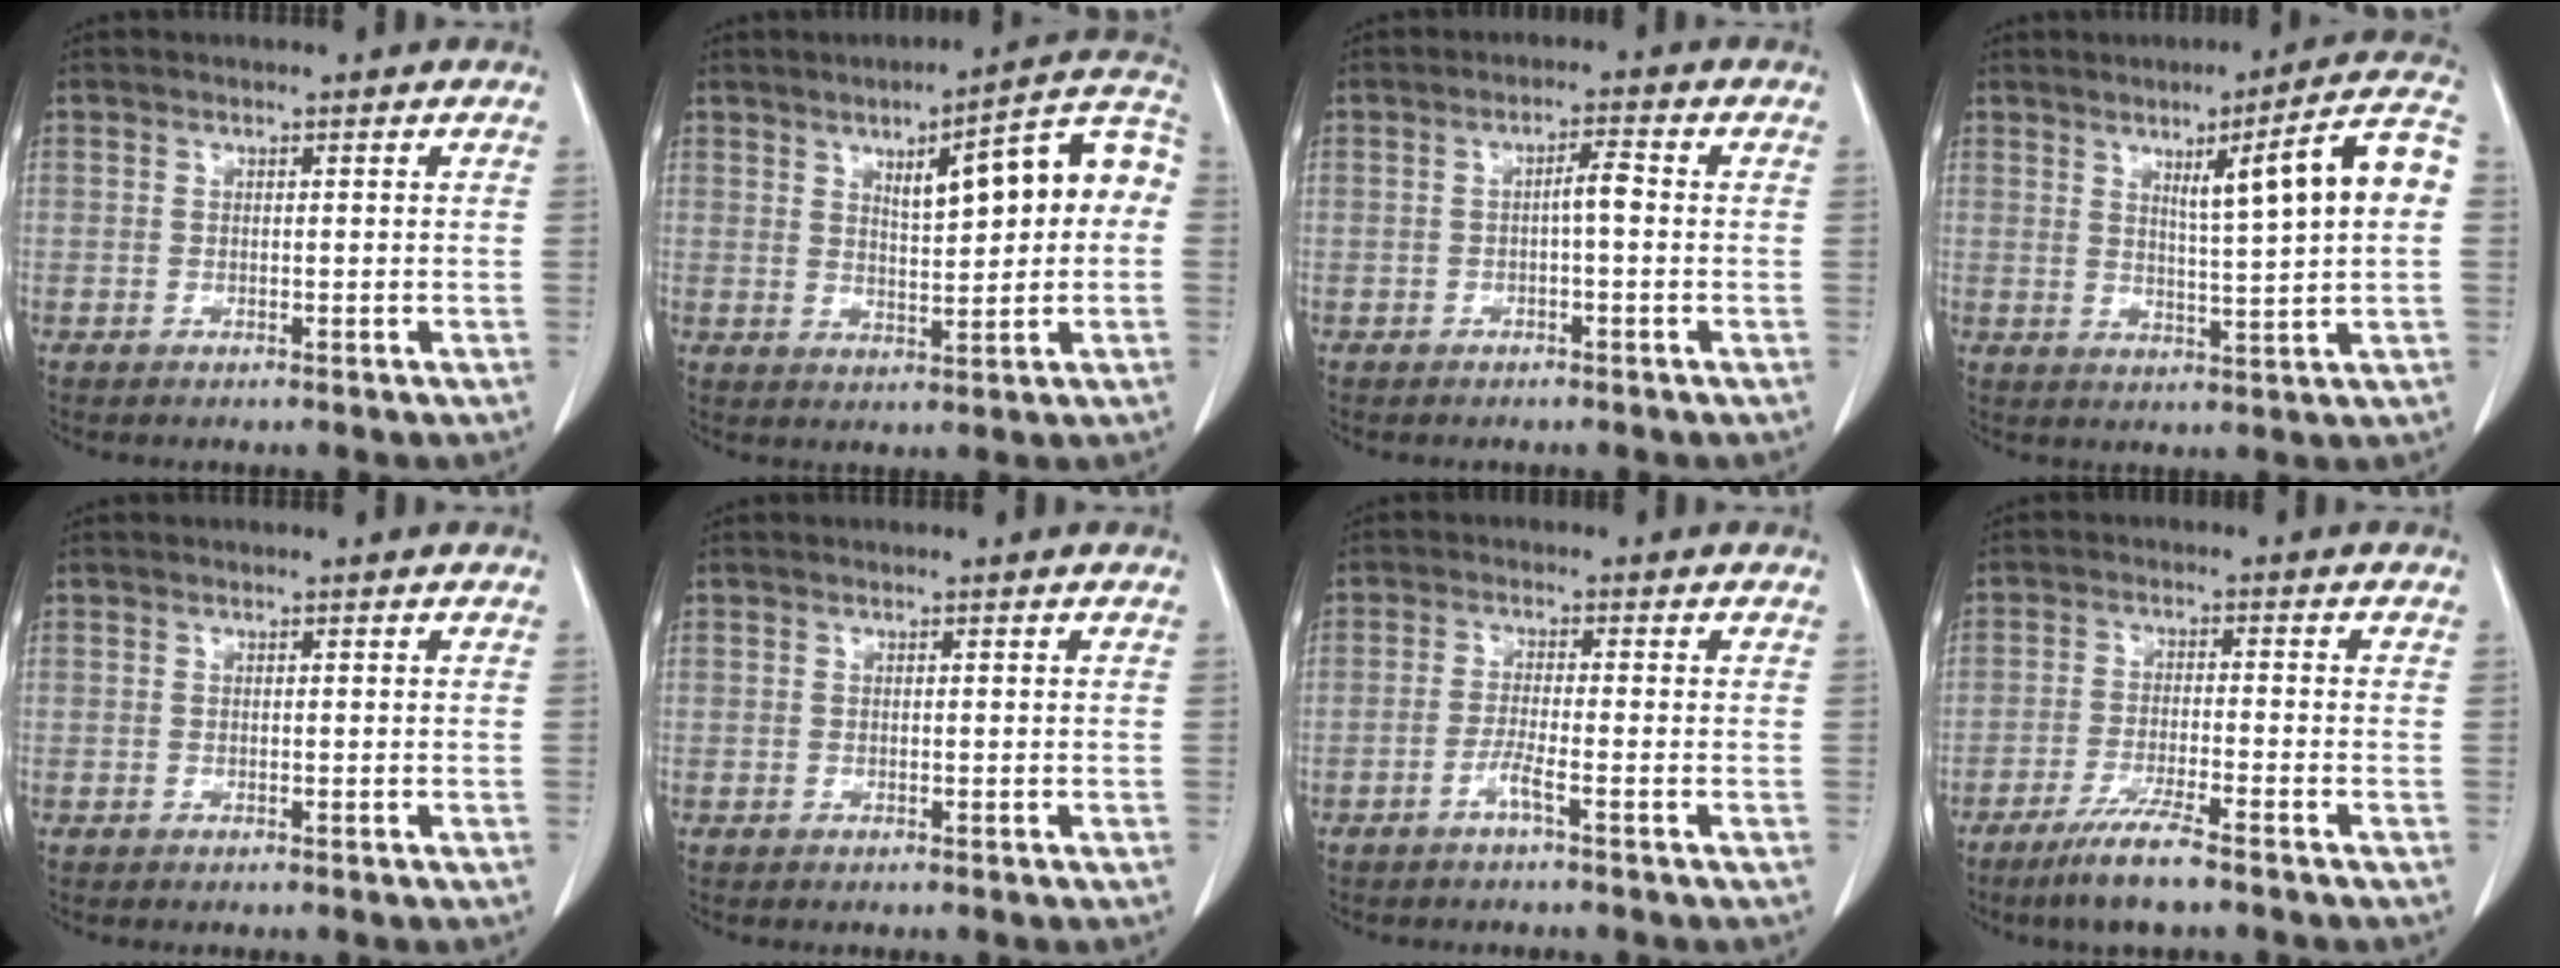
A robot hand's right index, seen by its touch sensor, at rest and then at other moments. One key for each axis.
{"total": 12.5, "fx": 2.4, "fy": 2.8, "fz": 11.9, "tx": -0.161, "ty": 0.035, "tz": 0.032}
{"total": 2.6, "fx": -0.3, "fy": 0.4, "fz": 2.5, "tx": -0.042, "ty": 0.006, "tz": -0.004}
{"total": 12.1, "fx": 2.7, "fy": -0.4, "fz": 11.8, "tx": -0.169, "ty": 0.010, "tz": 0.037}
{"total": 0.0}
{"total": 0.0}
{"total": 2.5, "fx": -1.5, "fy": -0.3, "fz": 2.0, "tx": -0.043, "ty": 0.000, "tz": -0.032}
{"total": 6.8, "fx": -5.0, "fy": -0.2, "fz": 4.6, "tx": -0.088, "ty": -0.019, "tz": -0.092}